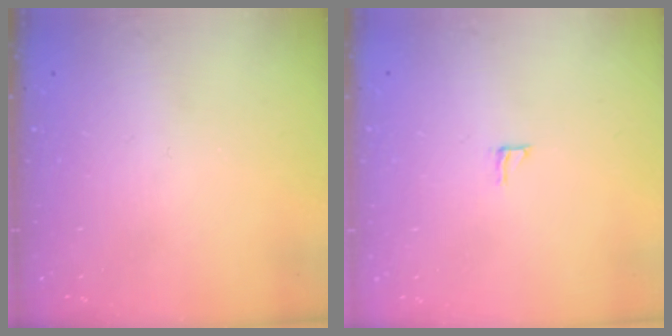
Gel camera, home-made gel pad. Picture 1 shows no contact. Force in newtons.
{"total": 4.3, "press": 4.3, "slide": 0.3}